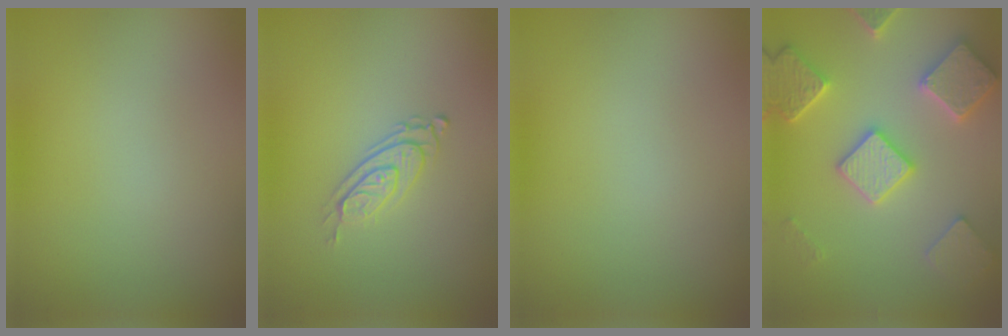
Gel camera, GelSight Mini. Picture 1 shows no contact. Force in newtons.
{"total": 2.8, "press": 2.0, "slide": 2.0}
{"total": 0.0}
{"total": 5.8, "press": 5.7, "slide": 1.4}